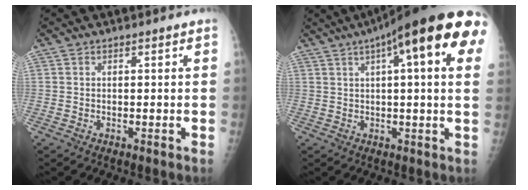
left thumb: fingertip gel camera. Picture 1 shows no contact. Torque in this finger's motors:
{"motor_torque": [2.15, 1.05, 2.06, -0.72, 0.17]}